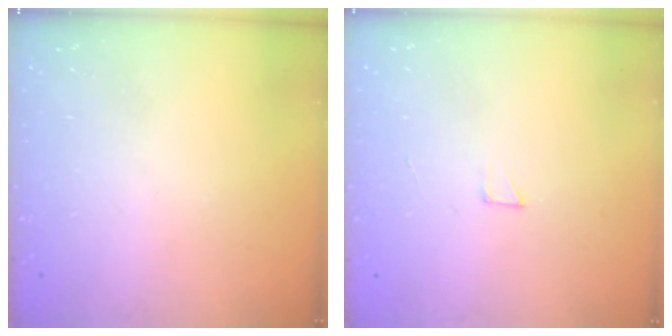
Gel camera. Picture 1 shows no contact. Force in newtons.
{"total": 2.0, "press": 2.0, "slide": 0.0}